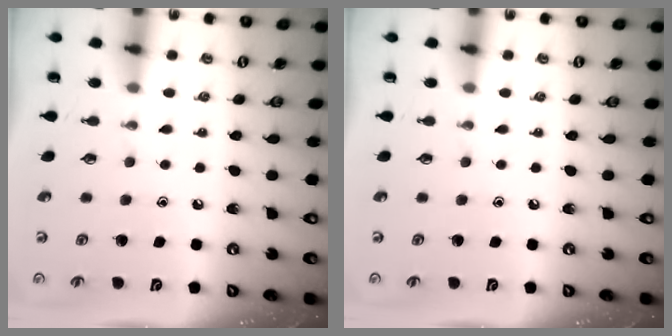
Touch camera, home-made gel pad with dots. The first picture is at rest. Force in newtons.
{"total": 0.0}